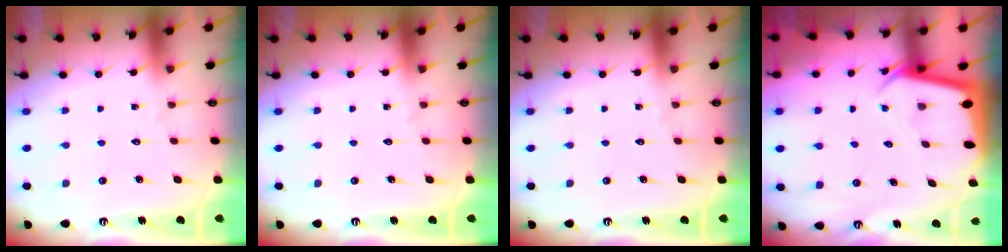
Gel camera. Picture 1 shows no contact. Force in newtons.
{"total": 0.0}
{"total": 0.0}
{"total": 2.7, "press": 2.7, "slide": 0.1}